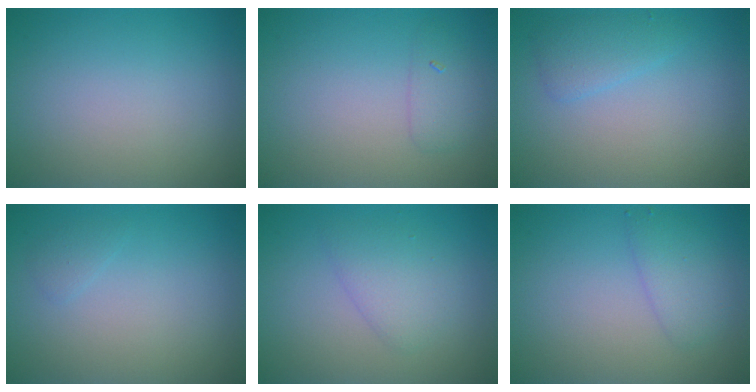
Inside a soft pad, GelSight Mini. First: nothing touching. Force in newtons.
{"total": 1.5, "press": 1.5, "slide": 0.0}
{"total": 1.9, "press": 1.9, "slide": 0.2}
{"total": 0.7, "press": 0.7, "slide": 0.0}
{"total": 2.4, "press": 2.4, "slide": 0.2}
{"total": 2.1, "press": 2.1, "slide": 0.1}